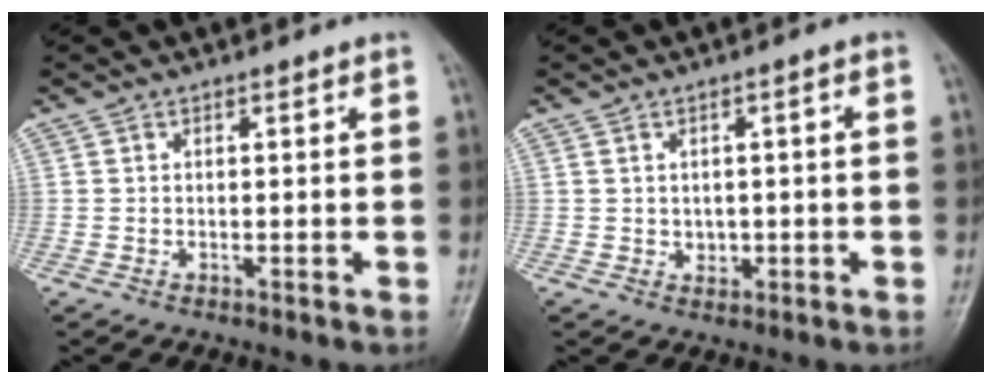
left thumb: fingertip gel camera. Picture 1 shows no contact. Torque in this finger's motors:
{"motor_torque": [-0.32, 0.21, 0.05, -0.01, -0.02]}